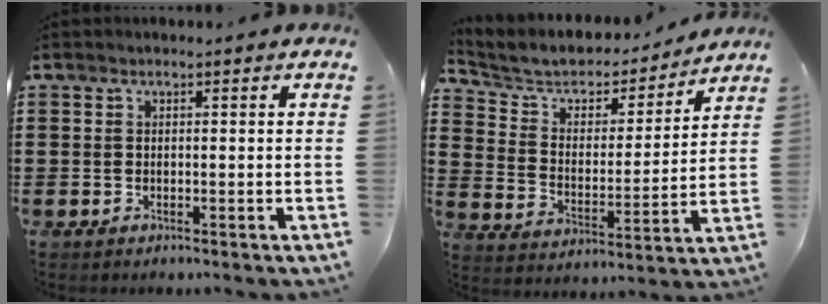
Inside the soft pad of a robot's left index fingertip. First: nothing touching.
{"total": 5.0, "force": [4.4, 2.1, 0.9], "torque": [-0.050, -0.036, 0.069]}